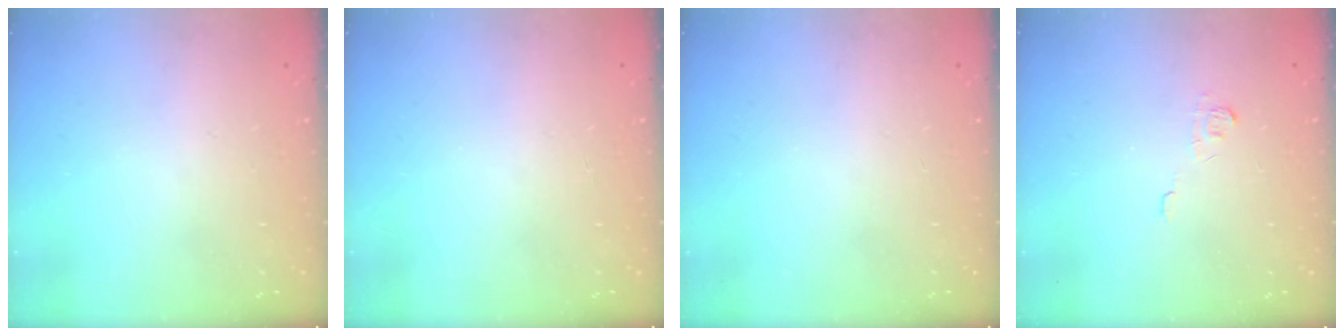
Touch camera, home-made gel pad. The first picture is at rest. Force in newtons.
{"total": 0.0}
{"total": 0.0}
{"total": 3.5, "press": 3.5, "slide": 0.2}